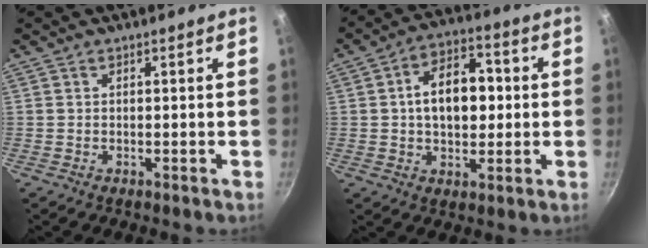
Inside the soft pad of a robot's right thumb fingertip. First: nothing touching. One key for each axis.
{"total": 12.4, "fx": 0.8, "fy": 8.1, "fz": 9.4, "tx": -0.112, "ty": 0.020, "tz": 0.004}